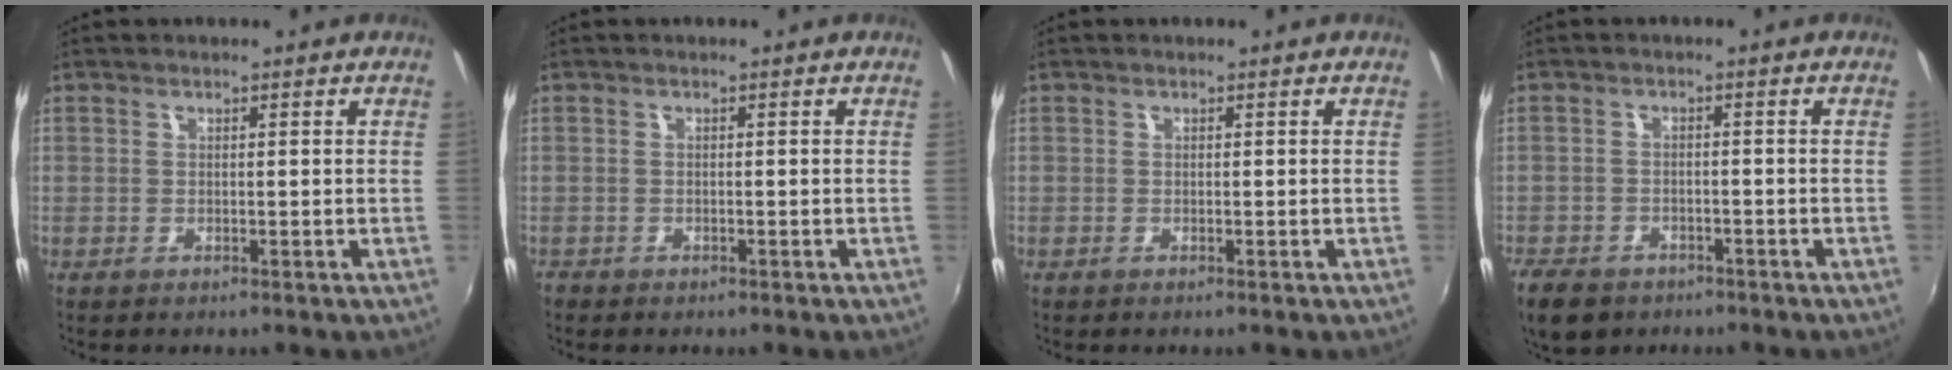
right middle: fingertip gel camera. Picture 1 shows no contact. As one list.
[{"total": 1.1, "force": [-0.9, 0.6, 0.1], "torque": [-0.007, -0.002, -0.017]}, {"total": 0.0}, {"total": 8.5, "force": [-5.8, 5.1, 3.6], "torque": [-0.100, -0.015, -0.099]}]